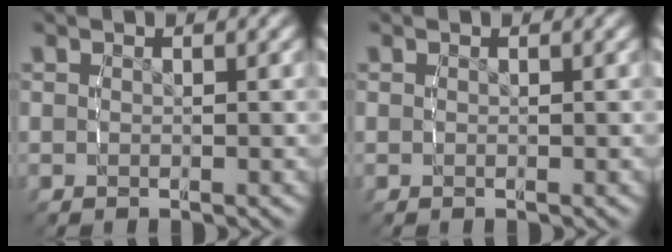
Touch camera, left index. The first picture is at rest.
{"total": 0.0}